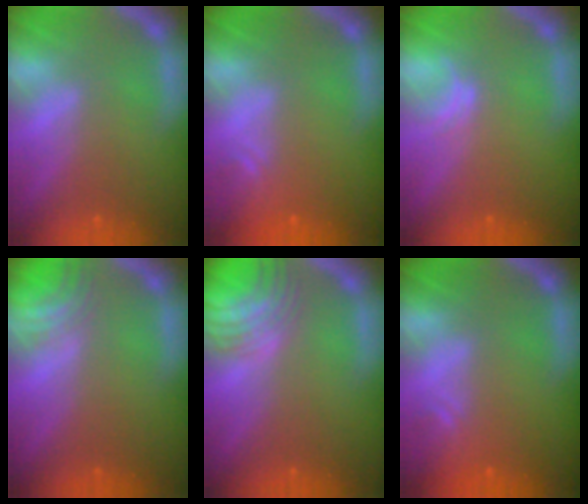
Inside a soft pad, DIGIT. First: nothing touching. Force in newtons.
{"total": 1.9}
{"total": 1.0}
{"total": 3.0}
{"total": 7.0}
{"total": 1.9}